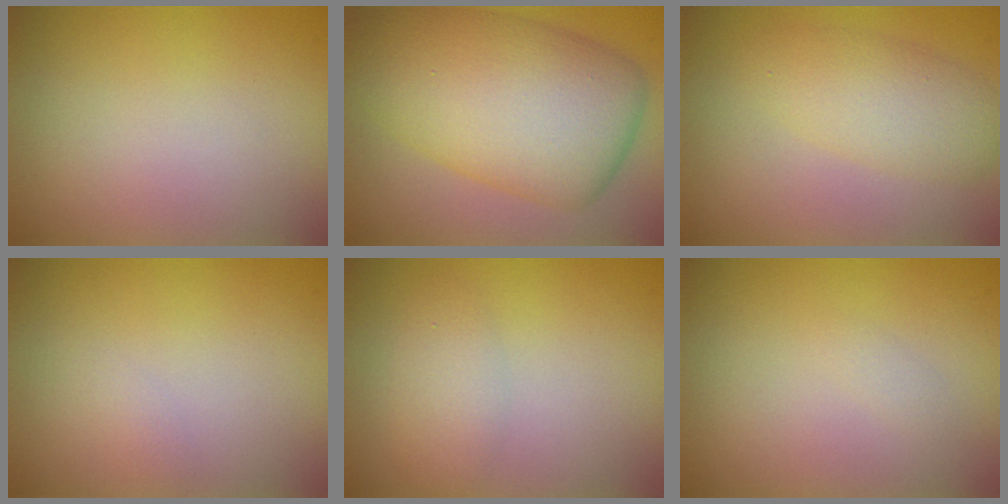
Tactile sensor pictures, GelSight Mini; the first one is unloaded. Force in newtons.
{"total": 11.4, "press": 11.4, "slide": 0.2}
{"total": 3.8, "press": 3.8, "slide": 0.1}
{"total": 0.6, "press": 0.6, "slide": 0.0}
{"total": 2.1, "press": 2.1, "slide": 0.1}
{"total": 0.6, "press": 0.6, "slide": 0.0}